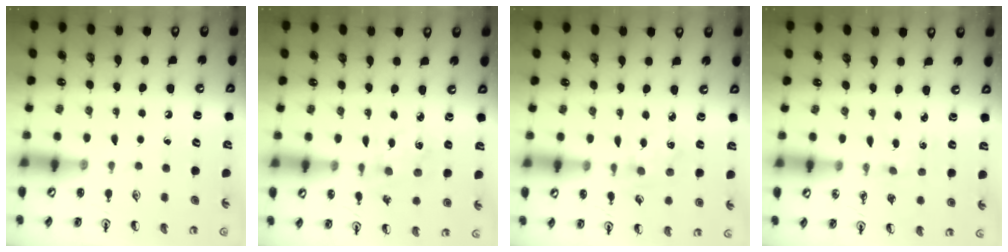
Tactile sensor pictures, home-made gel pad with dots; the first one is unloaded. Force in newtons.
{"total": 1.6, "press": 1.6, "slide": 0.2}
{"total": 1.9, "press": 1.9, "slide": 0.0}
{"total": 0.0}